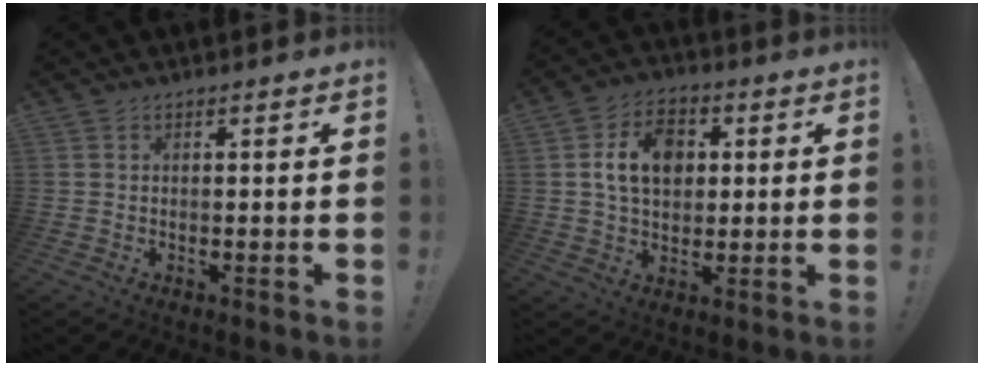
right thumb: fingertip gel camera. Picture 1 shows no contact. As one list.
[{"total": 11.3, "force": [2.3, 8.3, 7.4], "torque": [-0.106, 0.010, 0.044]}]